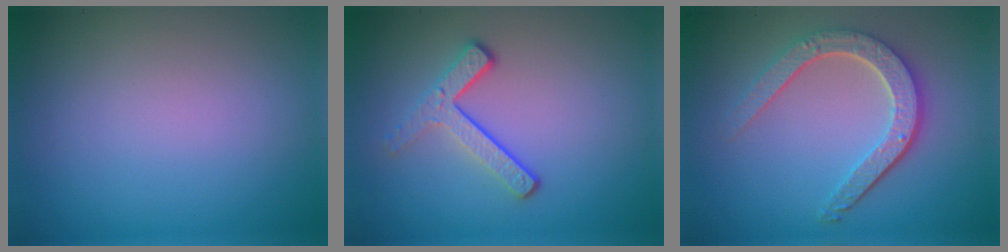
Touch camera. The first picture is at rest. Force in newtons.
{"total": 3.3, "press": 2.3, "slide": 2.3}
{"total": 4.9, "press": 3.7, "slide": 3.1}